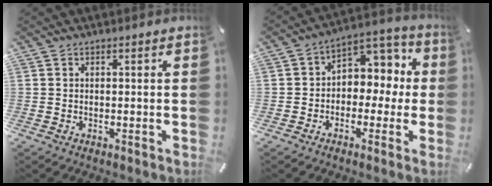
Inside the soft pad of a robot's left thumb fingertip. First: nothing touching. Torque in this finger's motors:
{"motor_torque": [1.43, 1.61, 0.84, -0.09, 0.08]}